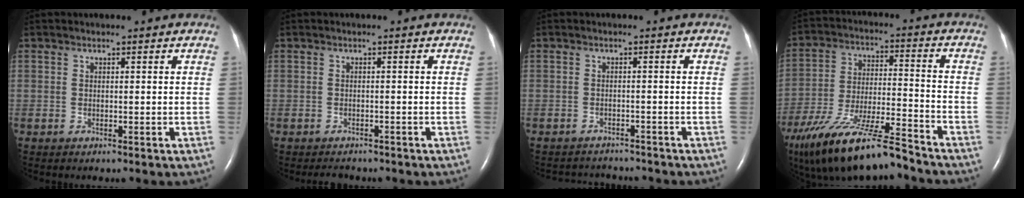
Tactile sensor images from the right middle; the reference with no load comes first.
{"total": 2.2, "force": [-2.0, 0.8, 0.3], "torque": [-0.009, -0.004, -0.026]}
{"total": 5.0, "force": [-4.9, 1.0, -0.1], "torque": [-0.002, 0.000, -0.065]}
{"total": 19.6, "force": [-15.6, 2.8, 11.5], "torque": [-0.216, -0.024, -0.278]}